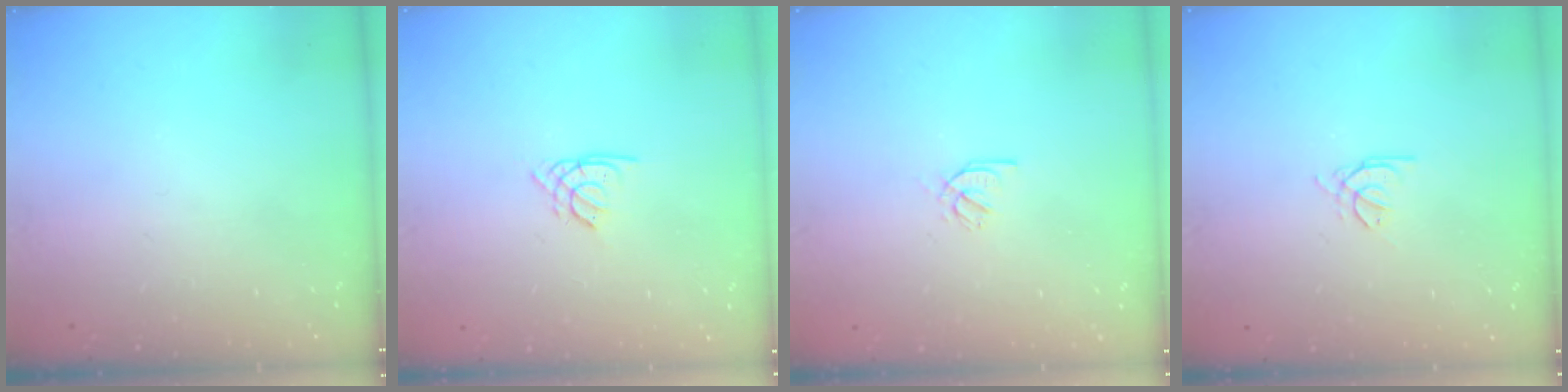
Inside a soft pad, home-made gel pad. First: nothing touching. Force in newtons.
{"total": 1.4, "press": 1.4, "slide": 0.3}
{"total": 2.1, "press": 2.1, "slide": 0.2}
{"total": 1.4, "press": 1.3, "slide": 0.3}